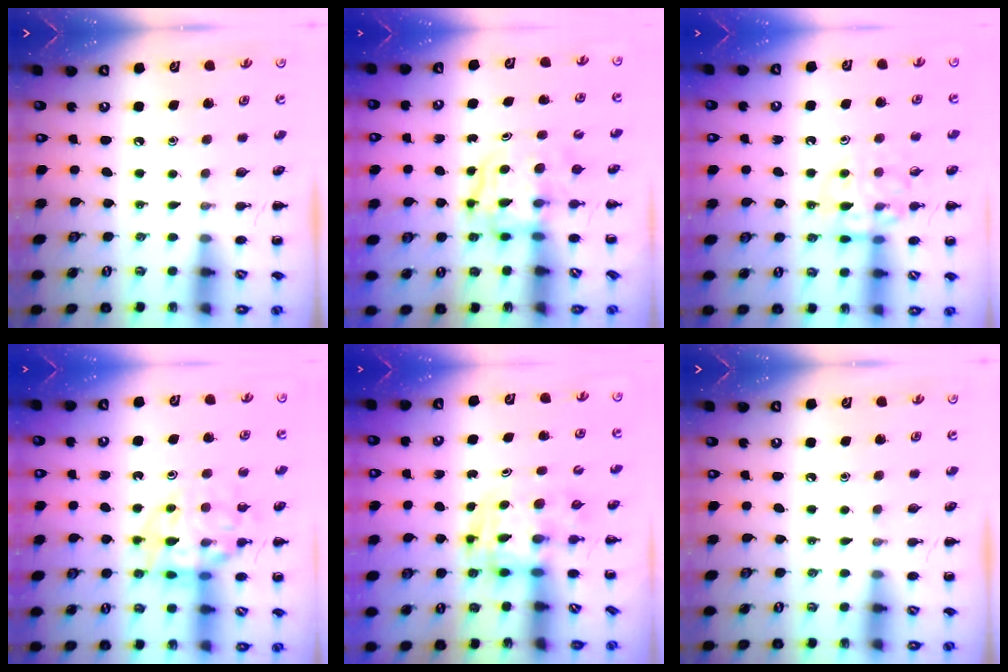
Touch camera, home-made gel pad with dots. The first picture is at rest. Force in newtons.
{"total": 3.5, "press": 3.5, "slide": 0.3}
{"total": 11.2, "press": 11.1, "slide": 1.4}
{"total": 13.6, "press": 13.4, "slide": 2.4}
{"total": 3.6, "press": 3.6, "slide": 0.5}
{"total": 0.0}